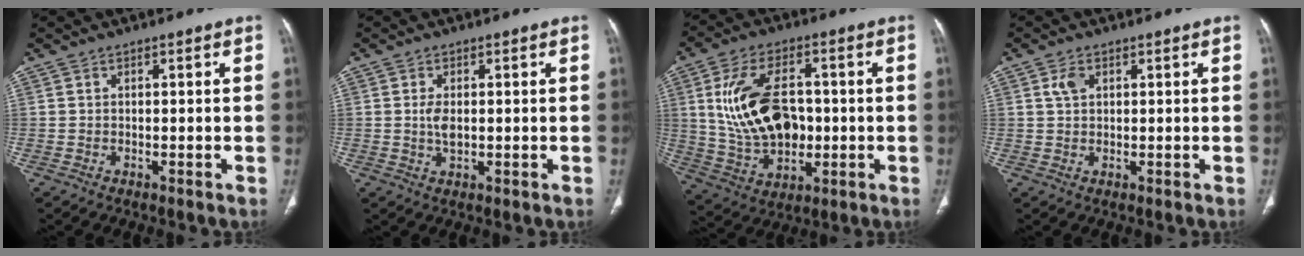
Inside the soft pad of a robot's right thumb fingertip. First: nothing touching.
{"total": 2.9, "force": [0.2, 1.4, 2.6], "torque": [-0.053, -0.003, 0.007]}
{"total": 16.7, "force": [1.0, 10.6, 12.9], "torque": [-0.217, 0.005, 0.032]}
{"total": 2.3, "force": [1.0, 1.4, 1.6], "torque": [-0.030, 0.003, 0.023]}